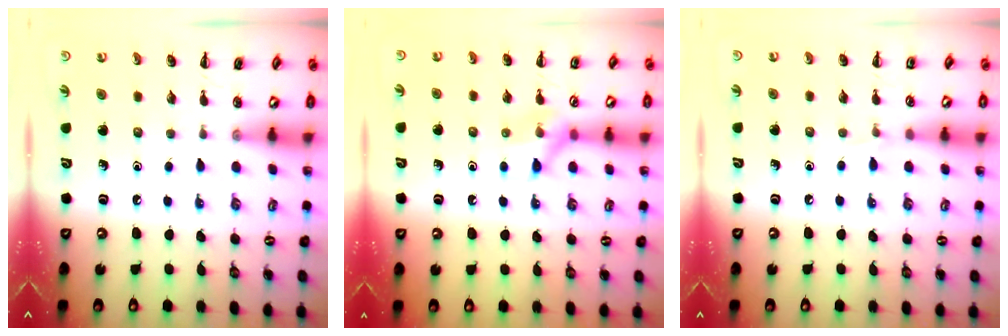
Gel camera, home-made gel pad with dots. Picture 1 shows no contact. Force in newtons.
{"total": 8.1, "press": 8.1, "slide": 0.4}
{"total": 3.6, "press": 3.4, "slide": 1.2}